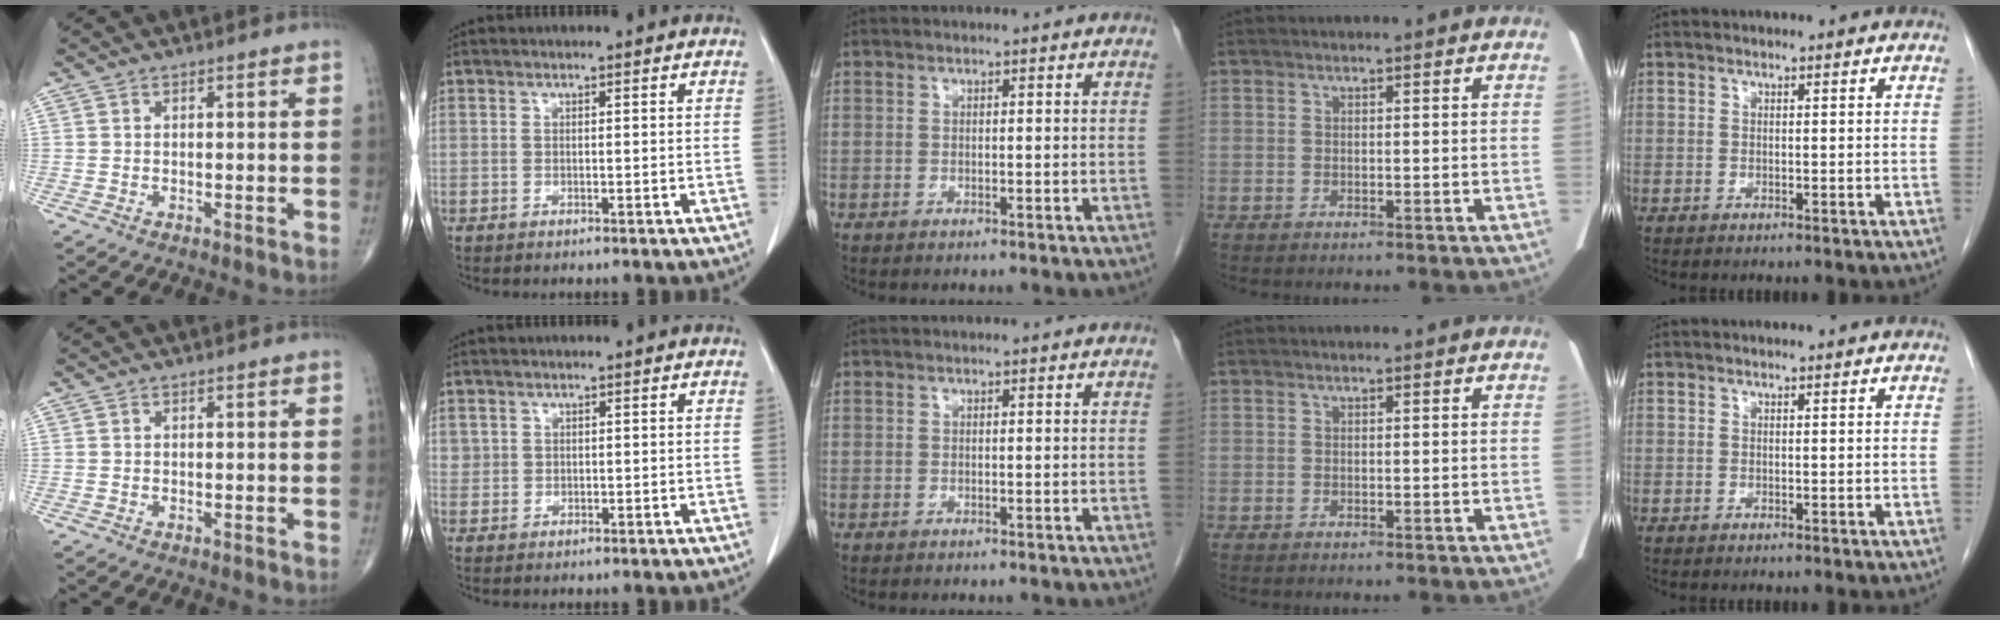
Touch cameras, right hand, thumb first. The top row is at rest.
{"index": {"total": 1.2, "force": [0.6, 1.1, 0.1], "torque": [0.014, 0.003, 0.006]}}